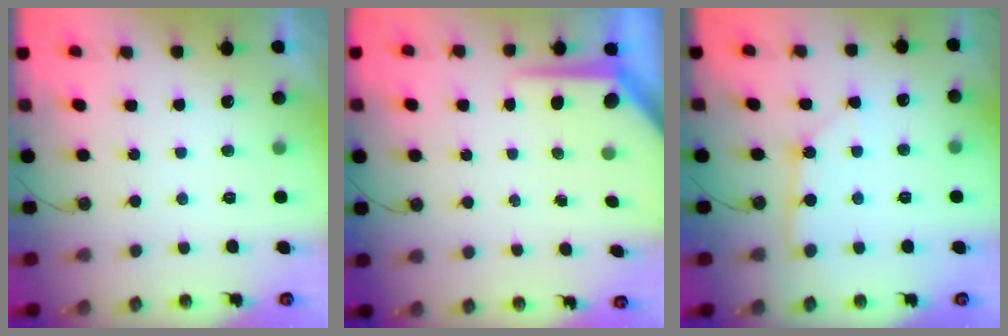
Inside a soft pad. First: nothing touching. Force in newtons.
{"total": 7.5, "press": 7.5, "slide": 0.5}
{"total": 2.9, "press": 2.9, "slide": 0.2}